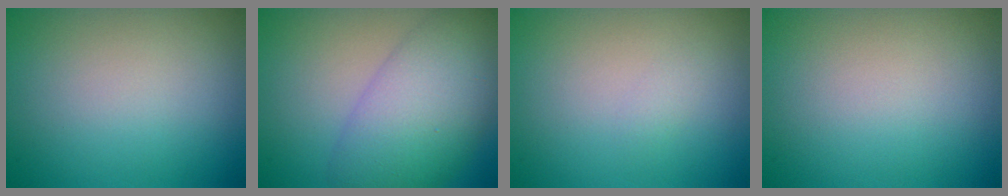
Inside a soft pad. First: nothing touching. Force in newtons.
{"total": 8.0, "press": 8.0, "slide": 0.1}
{"total": 0.6, "press": 0.6, "slide": 0.1}
{"total": 0.0}